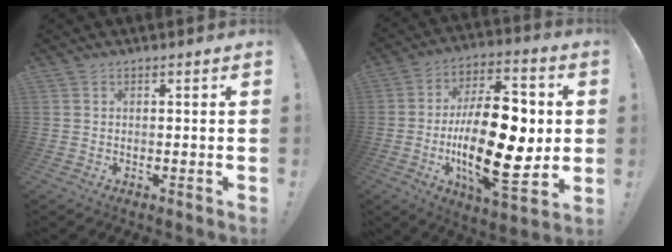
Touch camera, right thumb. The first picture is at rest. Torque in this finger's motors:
{"motor_torque": [1.78, 3.23, 1.62, -1.15, 0.86]}